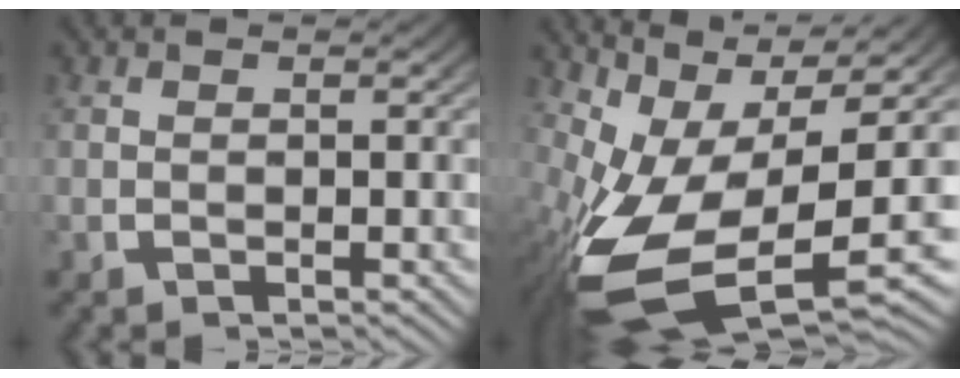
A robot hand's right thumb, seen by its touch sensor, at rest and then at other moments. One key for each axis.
{"total": 14.7, "fx": -1.7, "fy": 7.8, "fz": 12.3, "tx": -0.250, "ty": -0.052, "tz": 0.001}